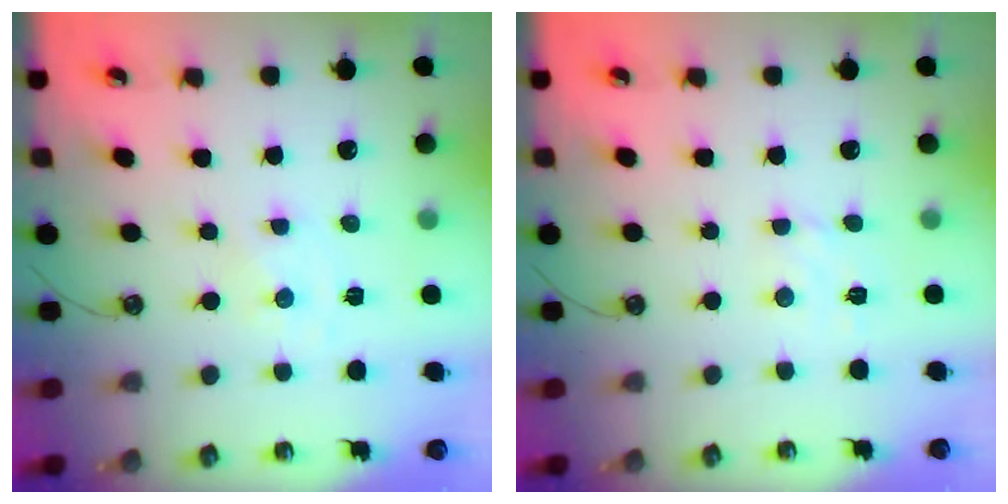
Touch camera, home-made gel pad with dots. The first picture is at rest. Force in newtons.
{"total": 3.4, "press": 3.4, "slide": 0.6}